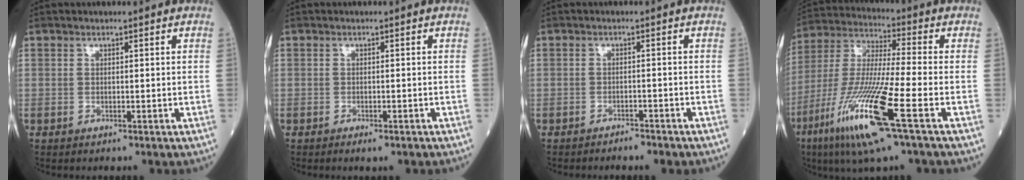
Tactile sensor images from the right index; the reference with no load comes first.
{"total": 1.7, "force": [-1.3, 0.3, 1.1], "torque": [-0.014, -0.003, -0.016]}
{"total": 2.2, "force": [-2.0, 0.3, 0.8], "torque": [-0.016, -0.002, -0.025]}
{"total": 17.5, "force": [-8.0, 0.4, 15.6], "torque": [-0.339, -0.036, -0.155]}